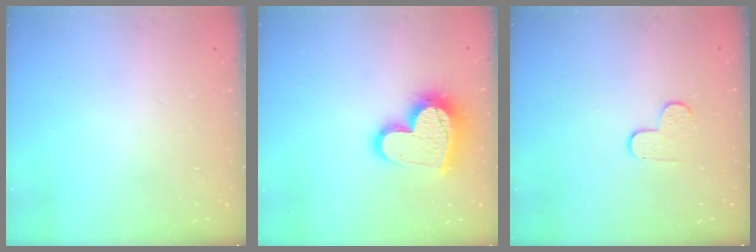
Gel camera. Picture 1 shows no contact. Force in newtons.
{"total": 17.9, "press": 17.9, "slide": 1.5}
{"total": 4.6, "press": 4.5, "slide": 0.5}